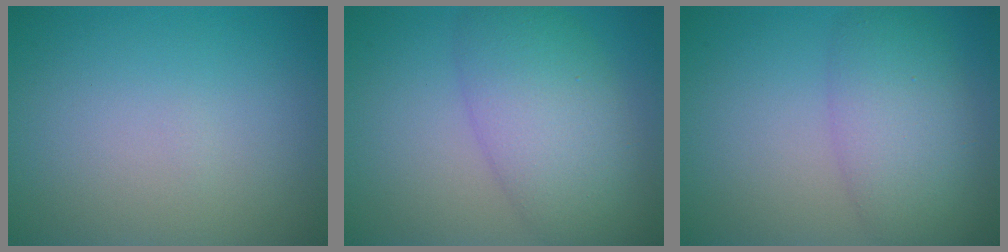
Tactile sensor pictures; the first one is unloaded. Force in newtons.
{"total": 6.8, "press": 6.8, "slide": 0.1}
{"total": 5.4, "press": 5.4, "slide": 0.2}